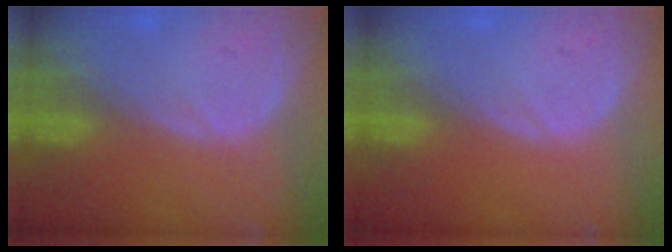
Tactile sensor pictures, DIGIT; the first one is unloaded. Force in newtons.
{"total": 0.0}